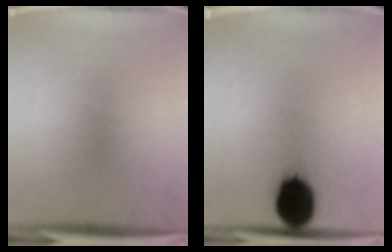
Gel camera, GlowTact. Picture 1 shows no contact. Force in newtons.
{"total": 14.0}